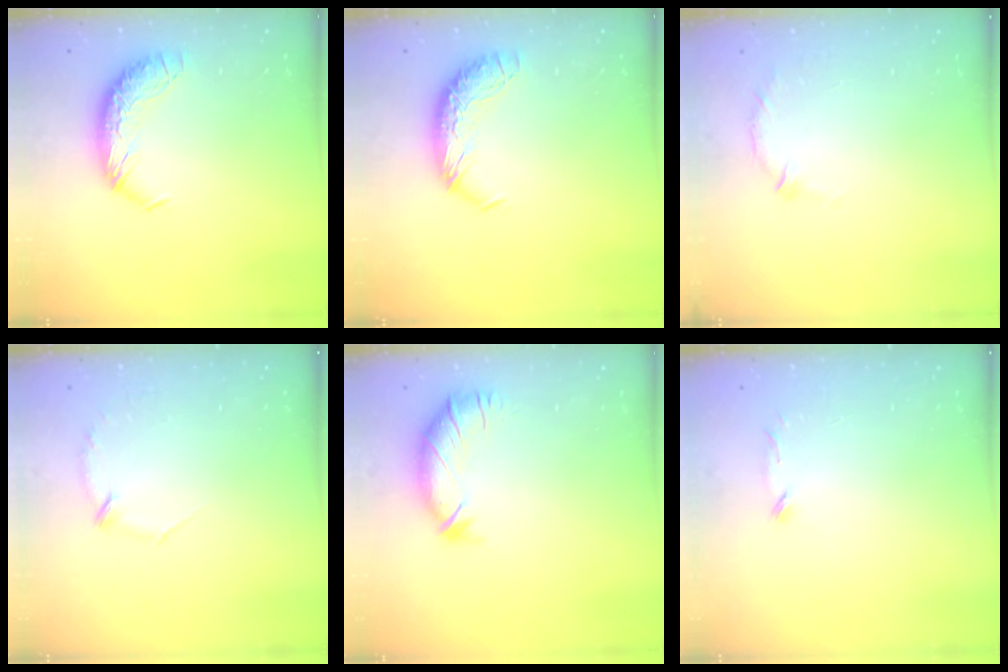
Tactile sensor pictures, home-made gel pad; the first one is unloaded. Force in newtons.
{"total": 0.0}
{"total": 6.0, "press": 6.0, "slide": 0.8}
{"total": 7.0, "press": 7.0, "slide": 0.8}
{"total": 3.0, "press": 2.5, "slide": 1.6}
{"total": 7.8, "press": 7.8, "slide": 0.5}